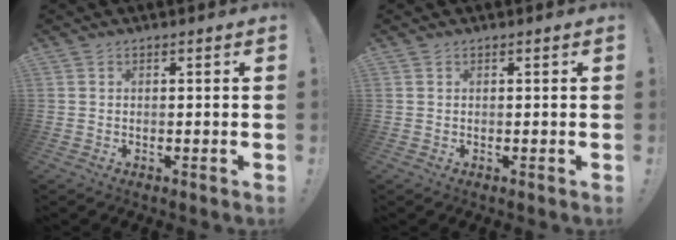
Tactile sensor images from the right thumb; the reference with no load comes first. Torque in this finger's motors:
{"motor_torque": [0.03, -0.06, 0.15, -0.09, -0.02]}